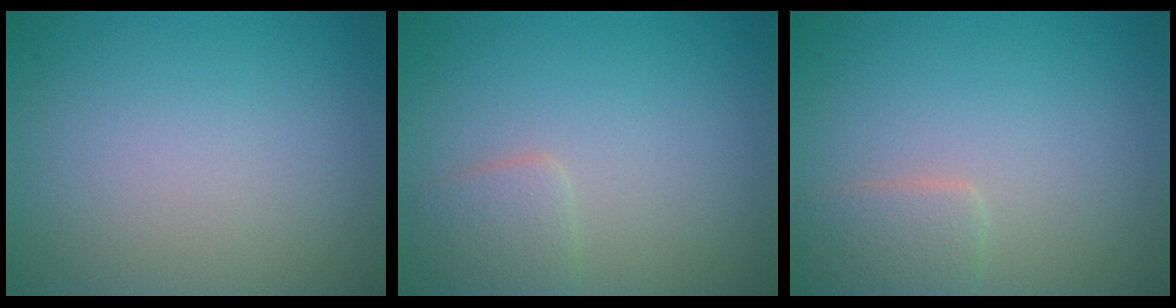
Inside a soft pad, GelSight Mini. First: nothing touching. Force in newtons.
{"total": 1.9, "press": 1.9, "slide": 0.1}
{"total": 2.1, "press": 2.1, "slide": 0.1}